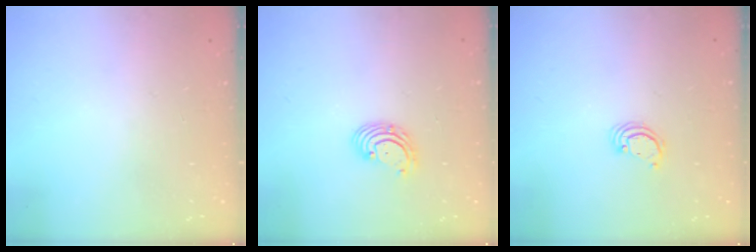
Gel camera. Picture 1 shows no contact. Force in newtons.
{"total": 2.7, "press": 2.7, "slide": 0.3}
{"total": 2.6, "press": 2.6, "slide": 0.2}